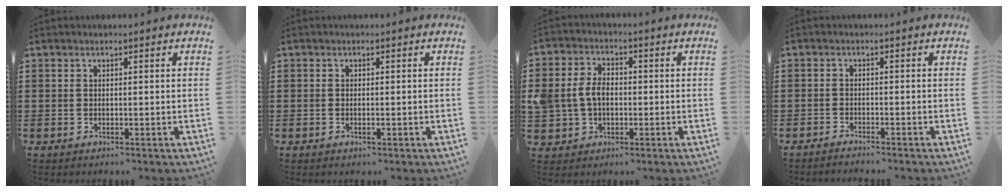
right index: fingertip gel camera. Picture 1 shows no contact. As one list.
[{"total": 0.6, "force": [-0.2, 0.2, 0.6], "torque": [-0.012, -0.004, -0.002]}, {"total": 5.7, "force": [-0.3, 4.4, 3.6], "torque": [-0.106, 0.003, -0.015]}, {"total": 1.4, "force": [-1.4, 0.0, 0.0], "torque": [-0.003, 0.003, -0.029]}]